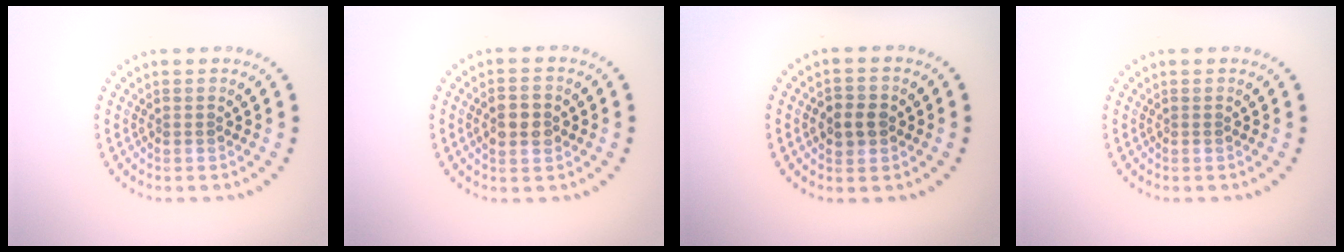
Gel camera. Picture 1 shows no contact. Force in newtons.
{"total": 2.9, "press": 2.9, "slide": 0.2}
{"total": 2.7, "press": 2.7, "slide": 0.3}
{"total": 0.0}